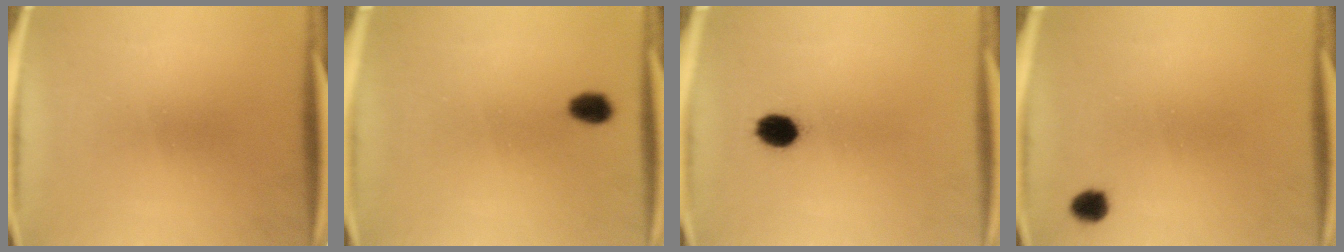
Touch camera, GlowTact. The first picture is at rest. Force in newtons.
{"total": 3.2}
{"total": 4.7}
{"total": 2.4}